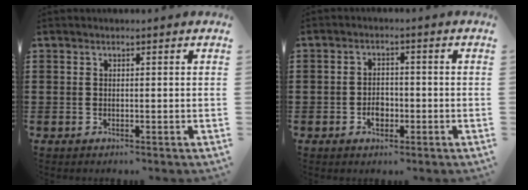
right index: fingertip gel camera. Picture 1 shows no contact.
{"total": 3.0, "force": [-1.1, 2.0, 1.9], "torque": [-0.029, -0.001, -0.022]}